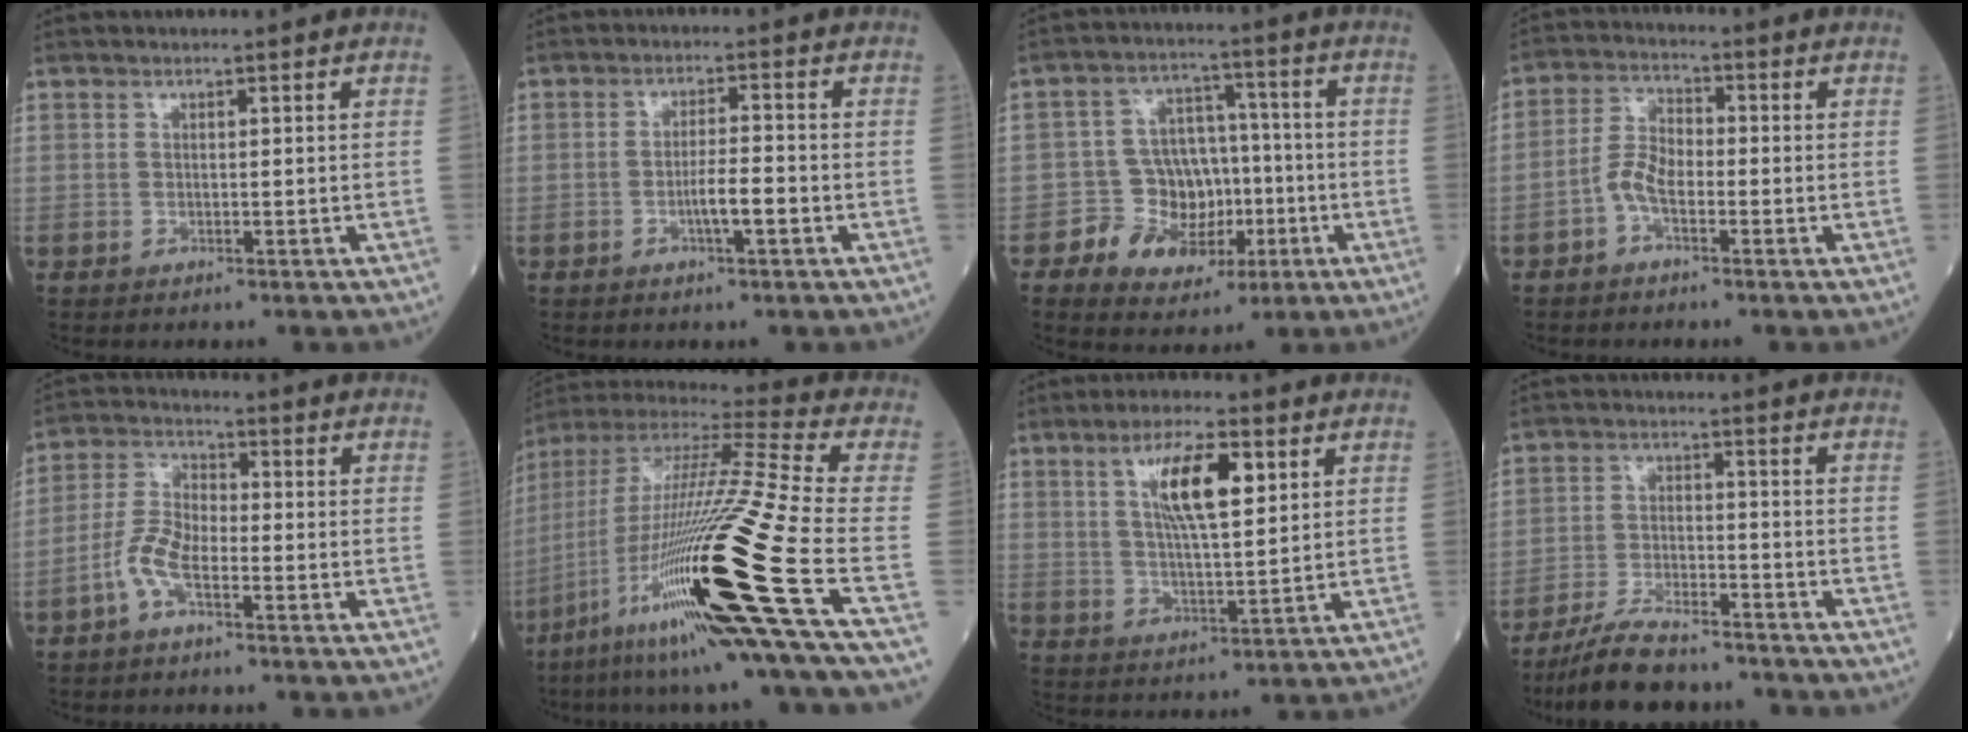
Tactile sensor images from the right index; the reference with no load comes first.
{"total": 4.2, "force": [-1.5, 0.4, 3.9], "torque": [-0.067, 0.000, -0.027]}
{"total": 9.4, "force": [-3.1, 7.6, 4.7], "torque": [-0.072, 0.025, -0.041]}
{"total": 4.8, "force": [-2.1, 2.1, 3.8], "torque": [-0.078, 0.012, -0.047]}
{"total": 6.0, "force": [-2.8, 2.1, 4.9], "torque": [-0.110, 0.007, -0.062]}
{"total": 30.0, "force": [-11.5, -1.1, 27.6], "torque": [-0.498, -0.048, -0.215]}
{"total": 9.4, "force": [3.5, 1.9, 8.5], "torque": [-0.154, 0.005, 0.065]}
{"total": 10.4, "force": [-9.3, 1.9, 4.3], "torque": [-0.077, -0.012, -0.159]}